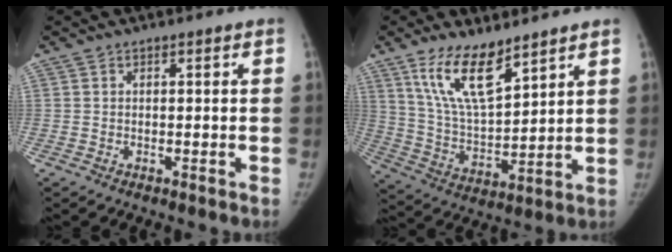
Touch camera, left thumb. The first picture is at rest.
{"total": 13.1, "force": [8.7, 4.5, 8.7], "torque": [-0.144, -0.052, 0.179]}